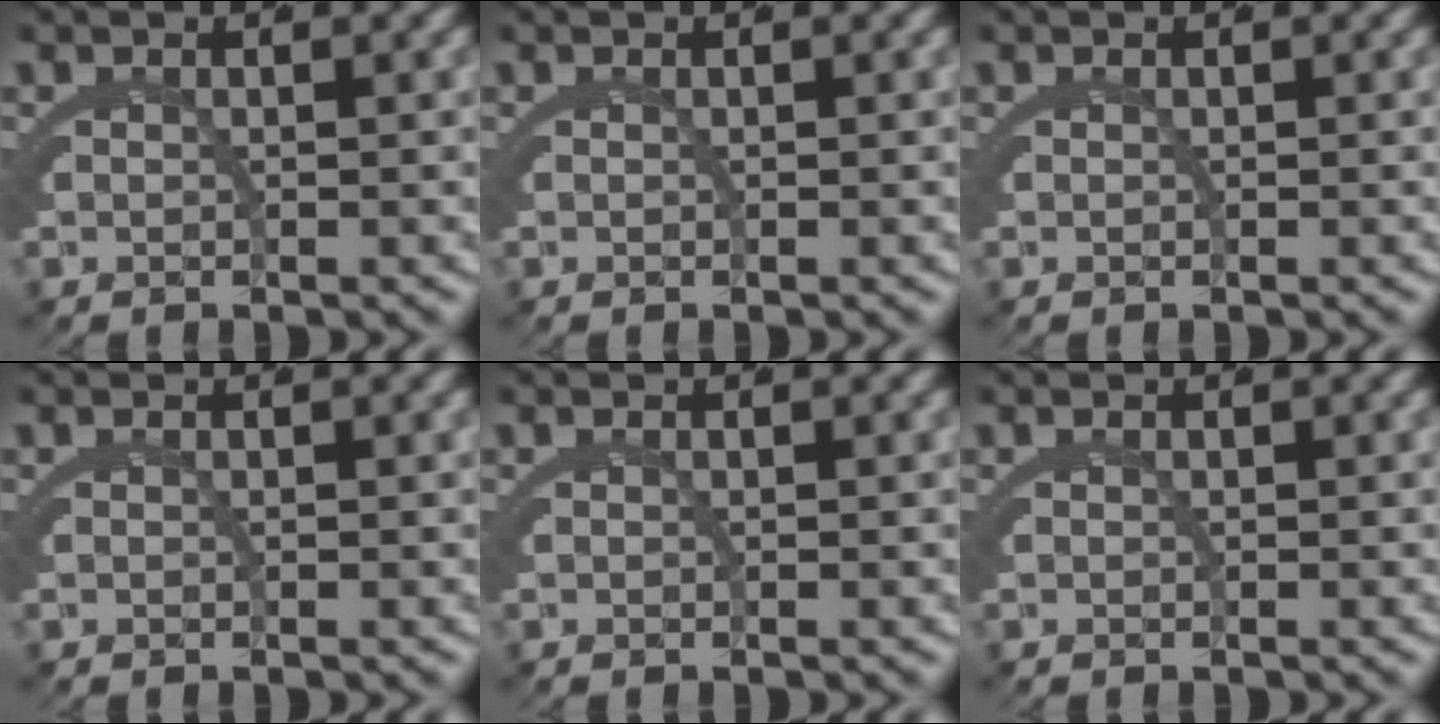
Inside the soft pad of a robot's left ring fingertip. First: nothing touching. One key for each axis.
{"total": 0.0}
{"total": 0.0}
{"total": 0.0}
{"total": 0.0}
{"total": 0.0}